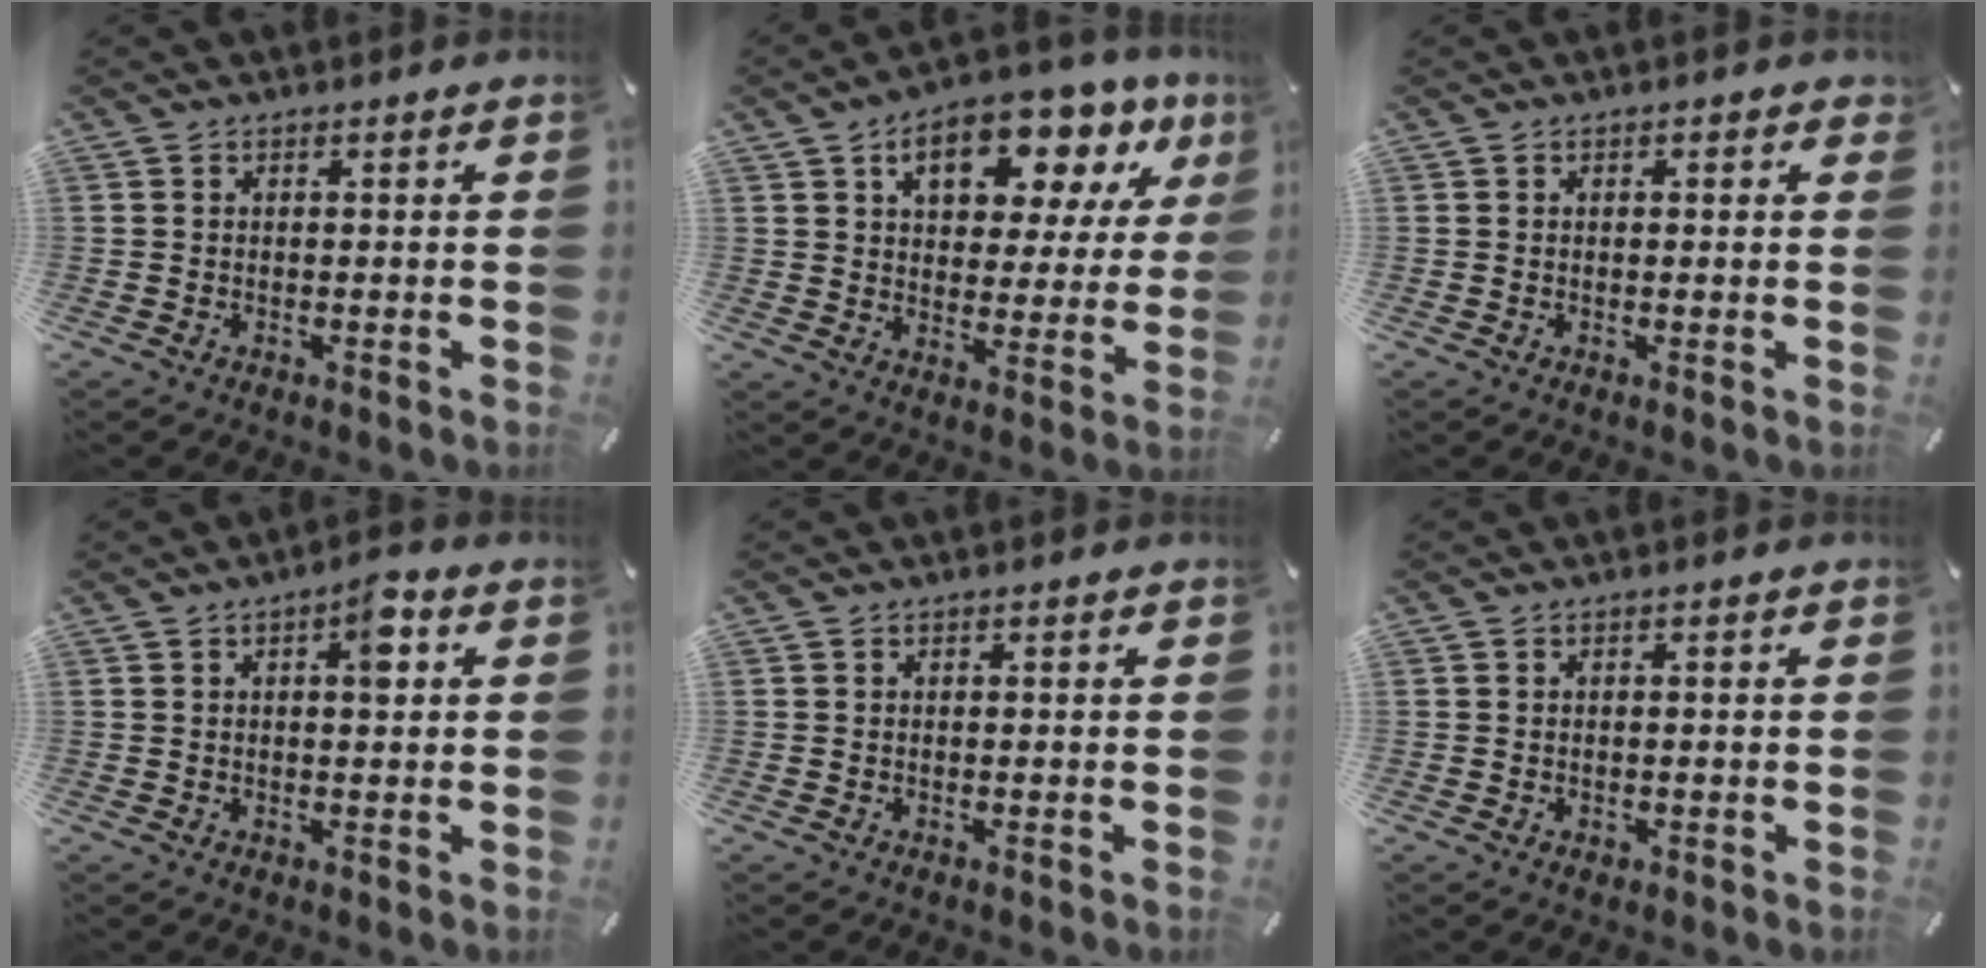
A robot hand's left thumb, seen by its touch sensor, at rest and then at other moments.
{"total": 15.7, "force": [8.9, 8.9, 9.5], "torque": [-0.138, -0.037, 0.149]}
{"total": 0.8, "force": [0.3, 0.7, 0.3], "torque": [0.003, 0.001, 0.003]}
{"total": 5.0, "force": [1.5, 1.9, 4.3], "torque": [-0.059, -0.003, 0.016]}
{"total": 0.0}
{"total": 0.5, "force": [-0.2, 0.4, 0.3], "torque": [-0.004, 0.001, -0.004]}